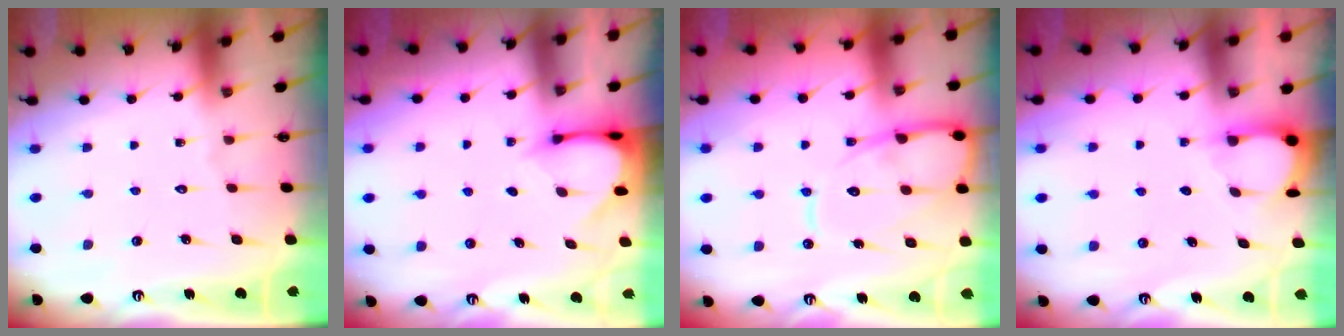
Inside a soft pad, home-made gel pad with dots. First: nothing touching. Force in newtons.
{"total": 3.4, "press": 3.4, "slide": 0.3}
{"total": 11.9, "press": 11.8, "slide": 1.3}
{"total": 3.2, "press": 3.2, "slide": 0.3}